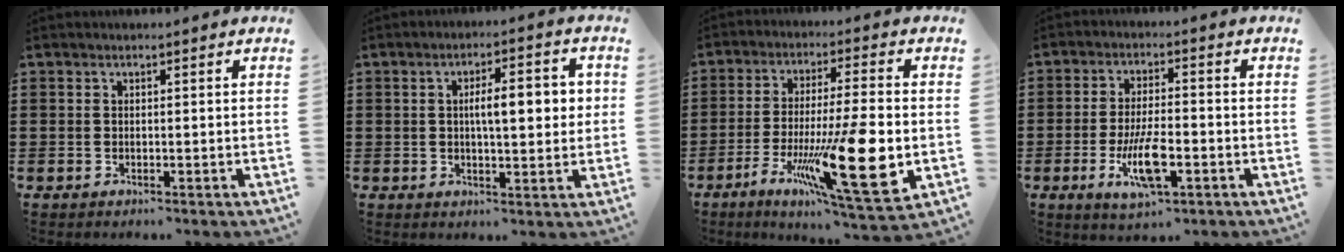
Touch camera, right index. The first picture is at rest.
{"total": 6.7, "force": [0.8, 2.2, 6.3], "torque": [-0.102, 0.002, 0.008]}
{"total": 17.8, "force": [-5.0, 3.4, 16.8], "torque": [-0.296, -0.010, -0.068]}
{"total": 8.3, "force": [-2.8, 2.6, 7.4], "torque": [-0.151, -0.014, -0.050]}